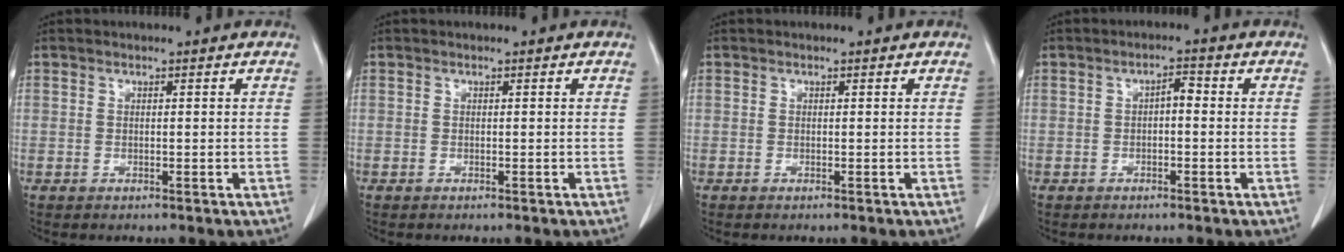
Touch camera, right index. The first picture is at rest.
{"total": 0.0}
{"total": 0.0}
{"total": 2.2, "force": [-0.2, 0.9, 2.0], "torque": [-0.028, 0.008, -0.005]}